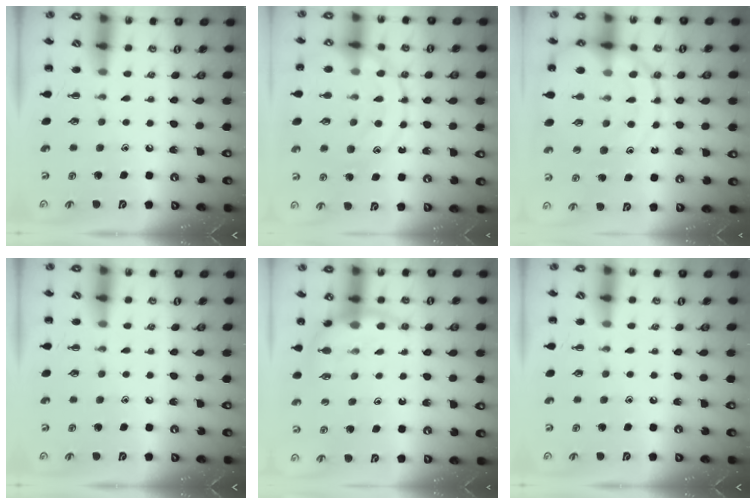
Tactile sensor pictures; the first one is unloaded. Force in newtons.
{"total": 16.3, "press": 16.3, "slide": 0.6}
{"total": 15.2, "press": 14.9, "slide": 2.8}
{"total": 0.0}
{"total": 8.2, "press": 8.1, "slide": 1.4}
{"total": 0.0}